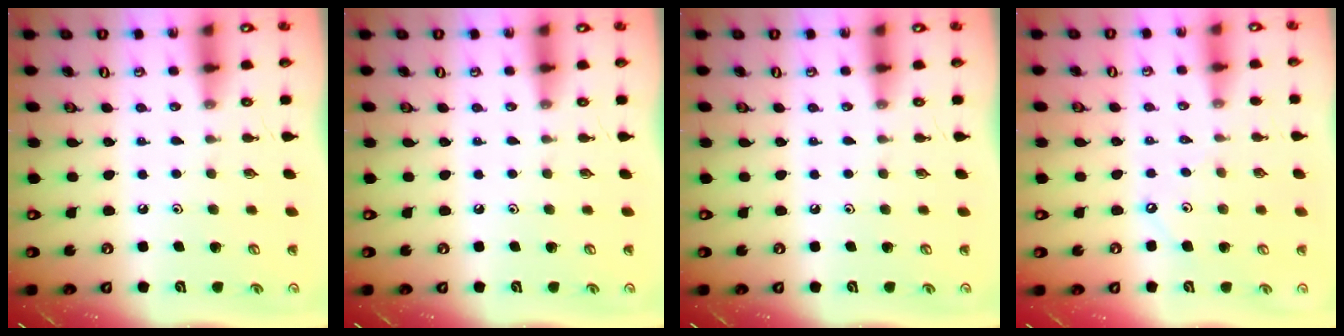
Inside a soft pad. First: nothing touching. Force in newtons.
{"total": 0.0}
{"total": 0.0}
{"total": 2.4, "press": 2.3, "slide": 0.4}